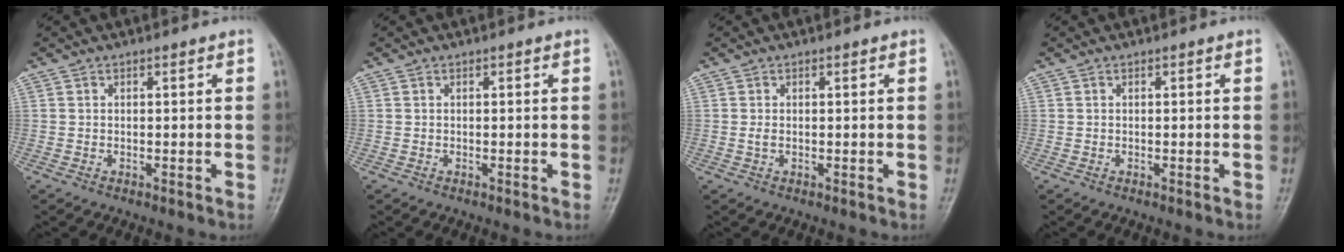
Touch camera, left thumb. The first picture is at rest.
{"total": 0.0}
{"total": 1.2, "force": [0.2, 0.6, 1.0], "torque": [-0.023, 0.003, 0.007]}
{"total": 0.0}